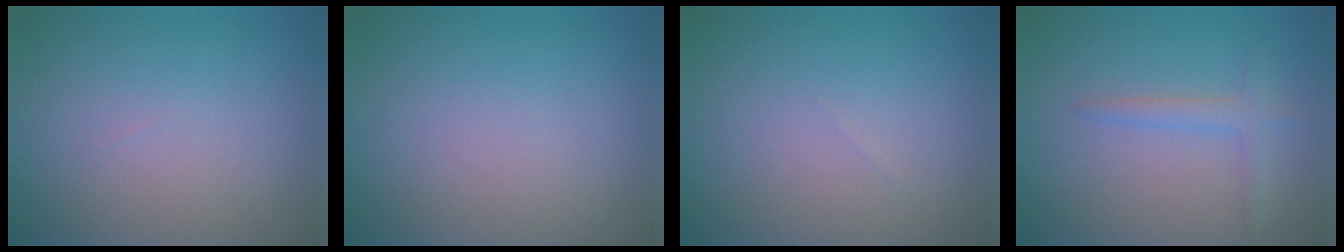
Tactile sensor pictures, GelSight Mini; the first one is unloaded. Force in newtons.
{"total": 0.0}
{"total": 0.0}
{"total": 1.7, "press": 1.7, "slide": 0.1}